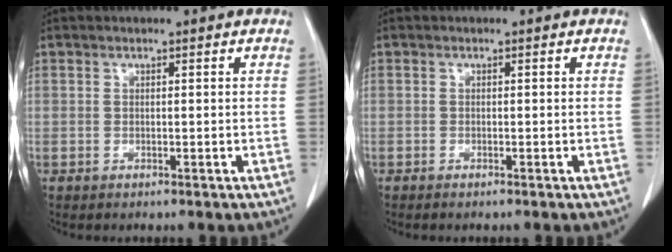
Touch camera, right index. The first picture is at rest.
{"total": 0.6, "force": [-0.5, 0.0, 0.3], "torque": [-0.013, -0.003, -0.009]}